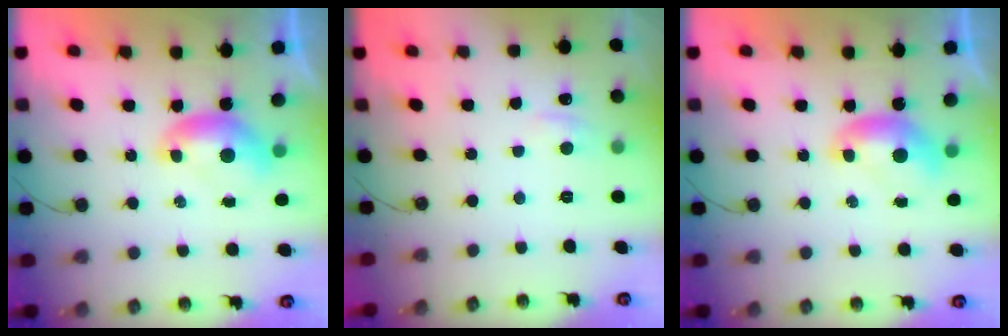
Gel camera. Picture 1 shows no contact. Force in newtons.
{"total": 0.9, "press": 0.7, "slide": 0.5}
{"total": 0.0}